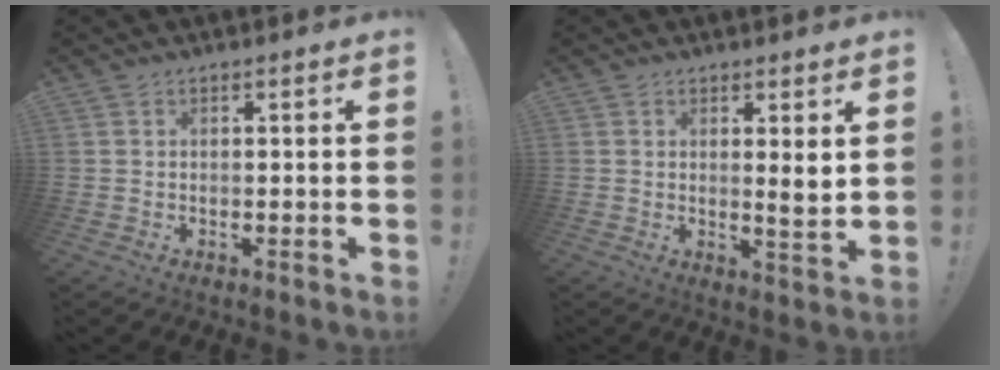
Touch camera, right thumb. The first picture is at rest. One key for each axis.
{"total": 3.8, "fx": 1.6, "fy": 0.0, "fz": 3.5, "tx": -0.039, "ty": -0.025, "tz": 0.020}